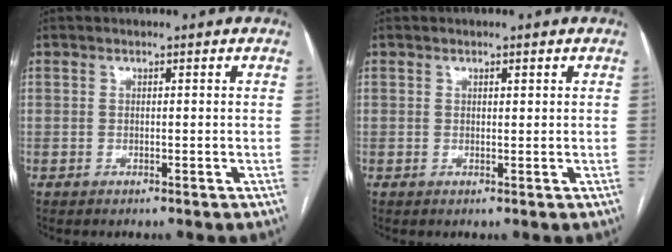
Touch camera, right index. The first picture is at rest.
{"total": 0.7, "force": [0.4, 0.2, 0.5], "torque": [-0.010, -0.001, 0.006]}